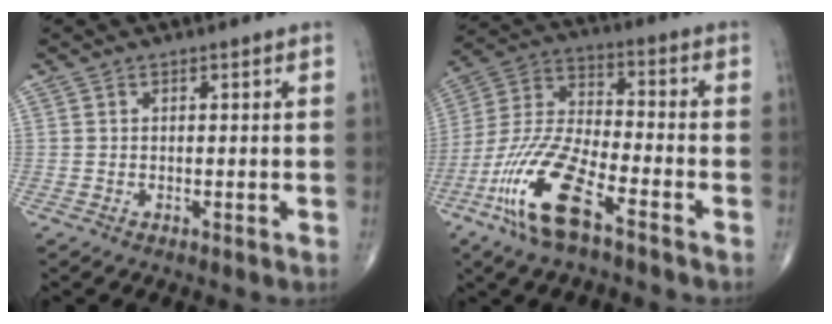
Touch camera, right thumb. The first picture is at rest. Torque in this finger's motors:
{"motor_torque": [0.68, 0.34, 1.56, -0.64, 0.48]}